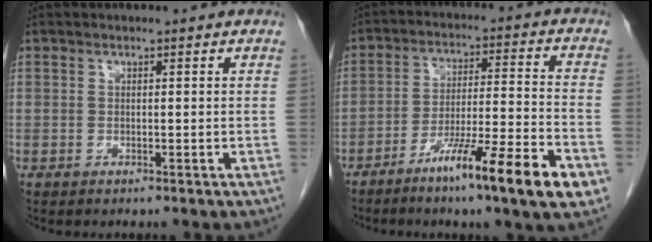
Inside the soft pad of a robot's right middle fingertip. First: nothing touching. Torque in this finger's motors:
{"motor_torque": [1.60, -0.54, 0.84, 0.19]}